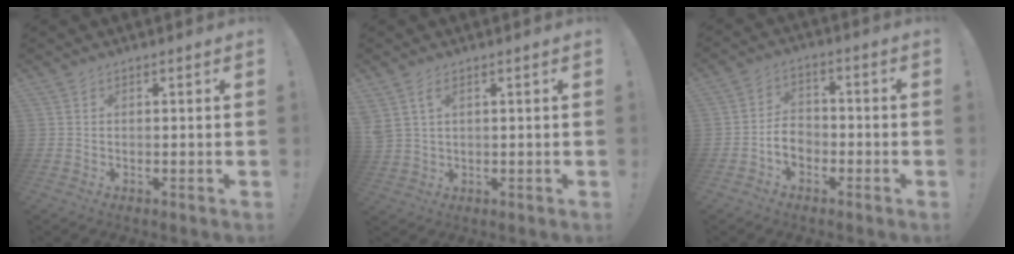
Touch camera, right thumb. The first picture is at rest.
{"total": 4.0, "force": [1.9, 2.2, 2.8], "torque": [-0.052, -0.002, 0.037]}
{"total": 6.3, "force": [-2.9, 4.7, 3.1], "torque": [-0.053, 0.017, -0.050]}